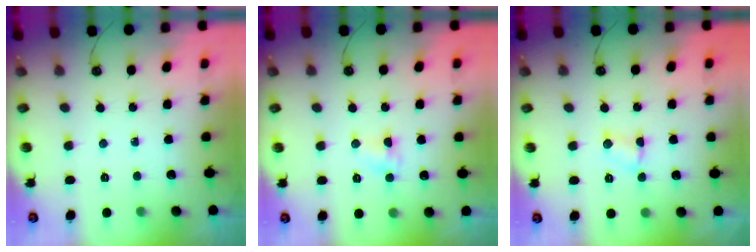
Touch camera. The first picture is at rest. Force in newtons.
{"total": 4.8, "press": 4.7, "slide": 0.5}
{"total": 4.9, "press": 4.9, "slide": 0.5}